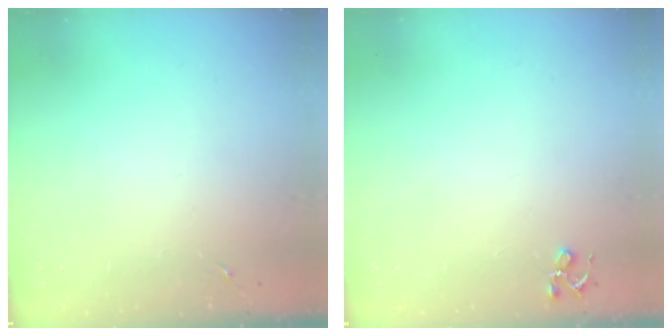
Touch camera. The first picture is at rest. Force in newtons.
{"total": 4.1, "press": 4.1, "slide": 0.5}